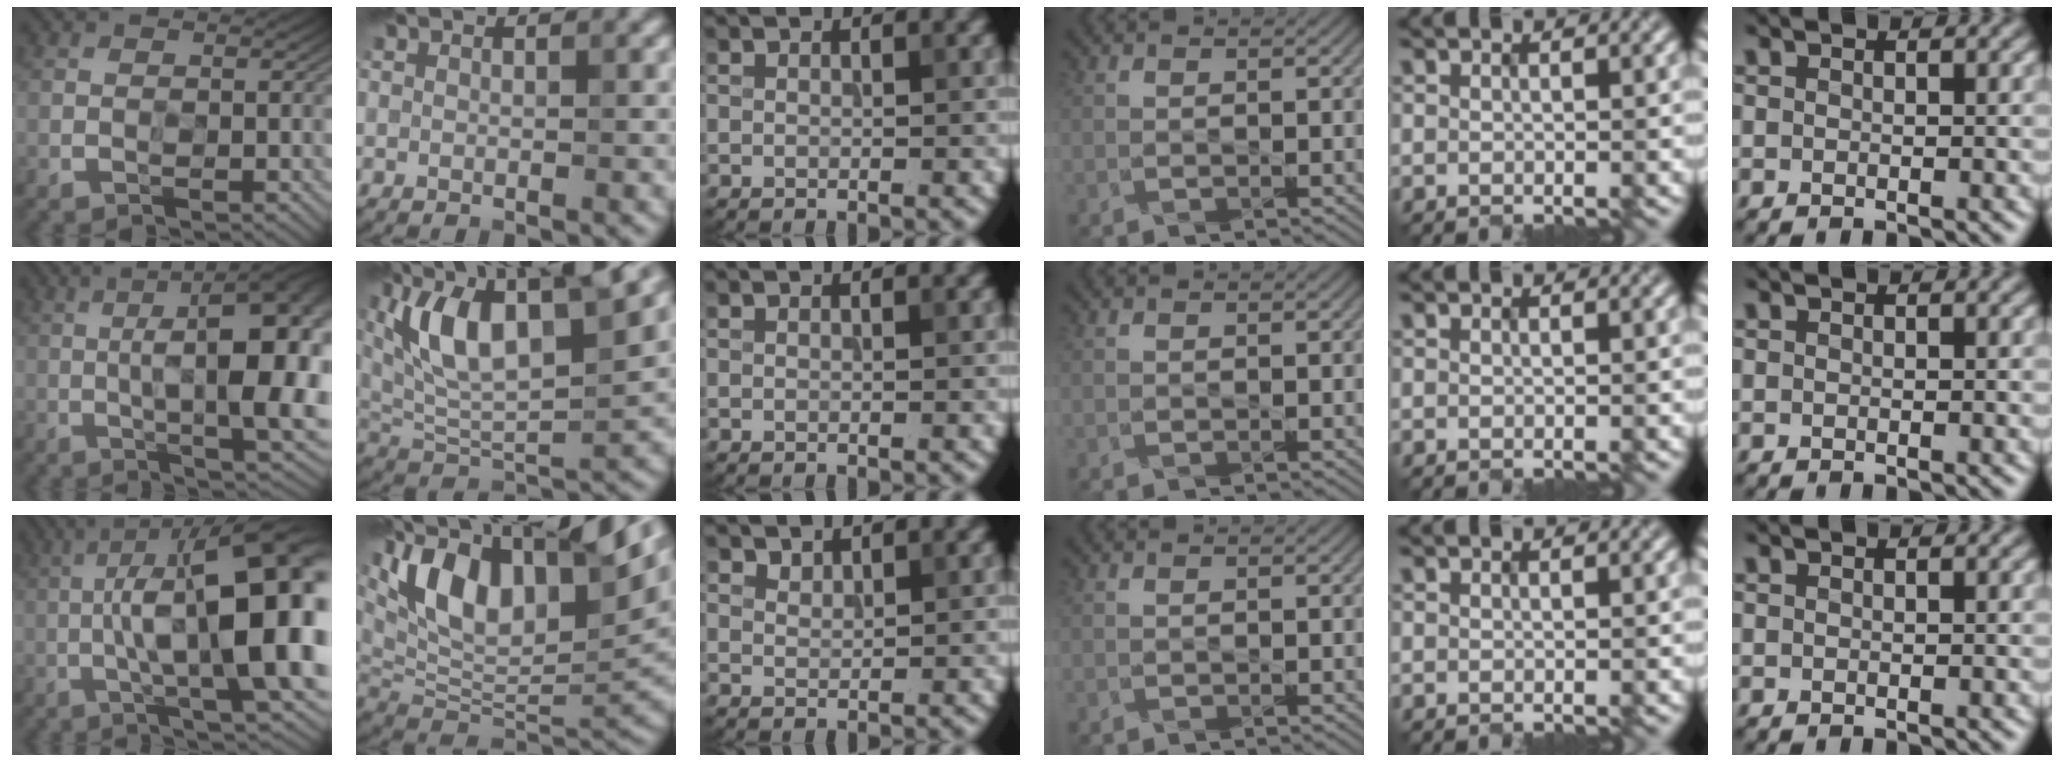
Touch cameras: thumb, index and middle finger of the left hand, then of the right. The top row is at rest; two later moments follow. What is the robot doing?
{"motion": "close", "object": "medicine box"}